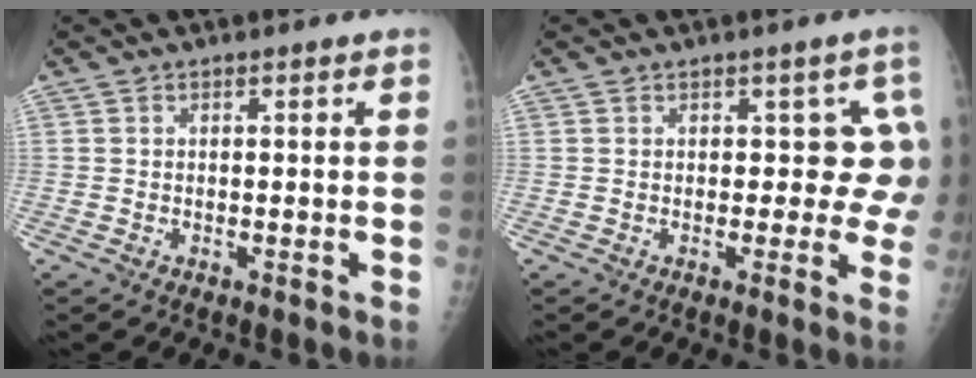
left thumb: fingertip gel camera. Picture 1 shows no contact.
{"total": 4.7, "force": [1.4, 3.3, 3.0], "torque": [0.023, -0.001, 0.007]}